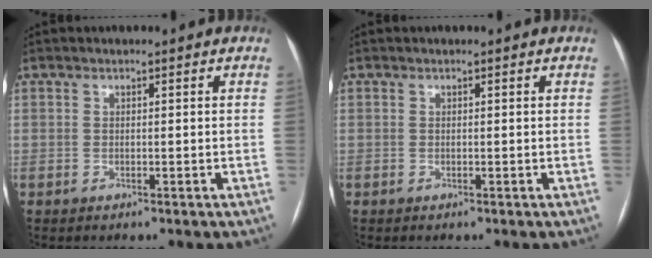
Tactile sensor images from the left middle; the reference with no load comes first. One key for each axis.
{"total": 0.0}